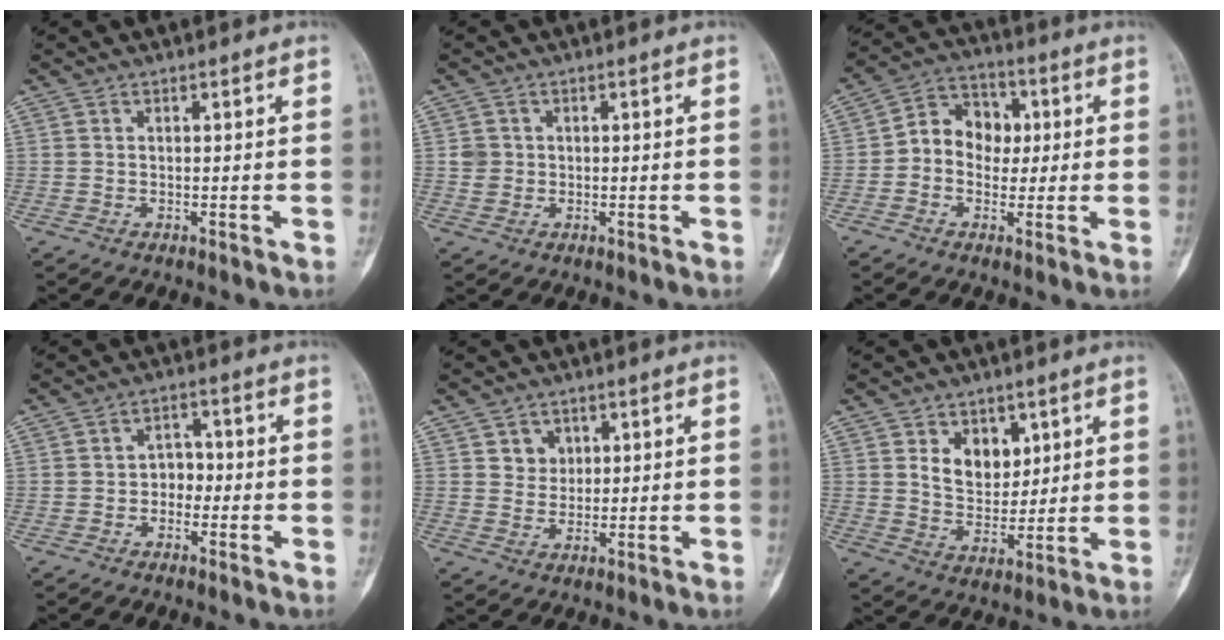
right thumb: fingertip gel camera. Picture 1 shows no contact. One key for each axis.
{"total": 2.4, "fx": 0.3, "fy": 2.3, "fz": 0.7, "tx": 0.002, "ty": 0.003, "tz": 0.007}
{"total": 9.5, "fx": 0.2, "fy": 7.8, "fz": 5.3, "tx": -0.047, "ty": 0.026, "tz": -0.009}
{"total": 3.6, "fx": -1.0, "fy": 2.9, "fz": 1.9, "tx": -0.002, "ty": 0.019, "tz": -0.027}
{"total": 3.7, "fx": 1.5, "fy": 3.2, "fz": 1.1, "tx": 0.004, "ty": -0.007, "tz": 0.024}
{"total": 8.2, "fx": 3.2, "fy": 5.8, "fz": 4.7, "tx": -0.043, "ty": -0.024, "tz": 0.063}